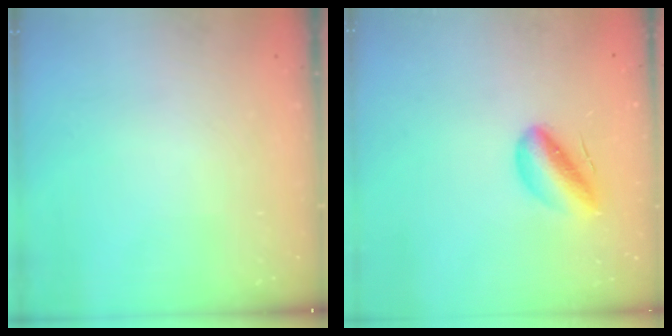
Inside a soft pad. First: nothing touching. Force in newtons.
{"total": 8.6, "press": 8.3, "slide": 2.4}